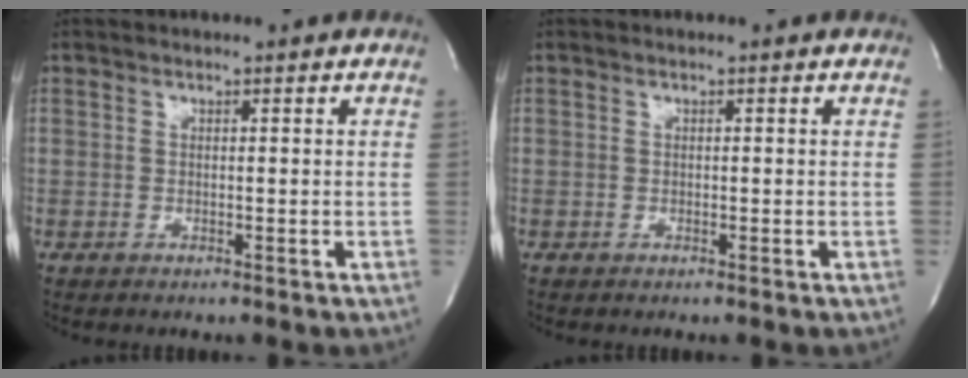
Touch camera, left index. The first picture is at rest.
{"total": 0.0}